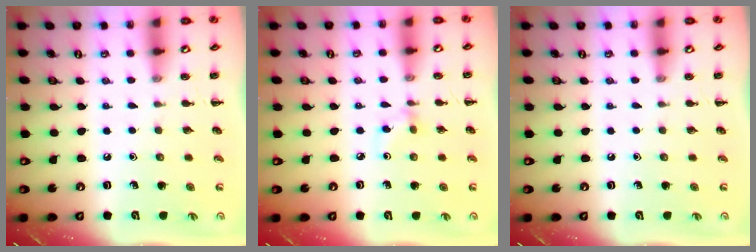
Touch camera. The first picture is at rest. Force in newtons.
{"total": 2.9, "press": 2.8, "slide": 0.7}
{"total": 0.0}